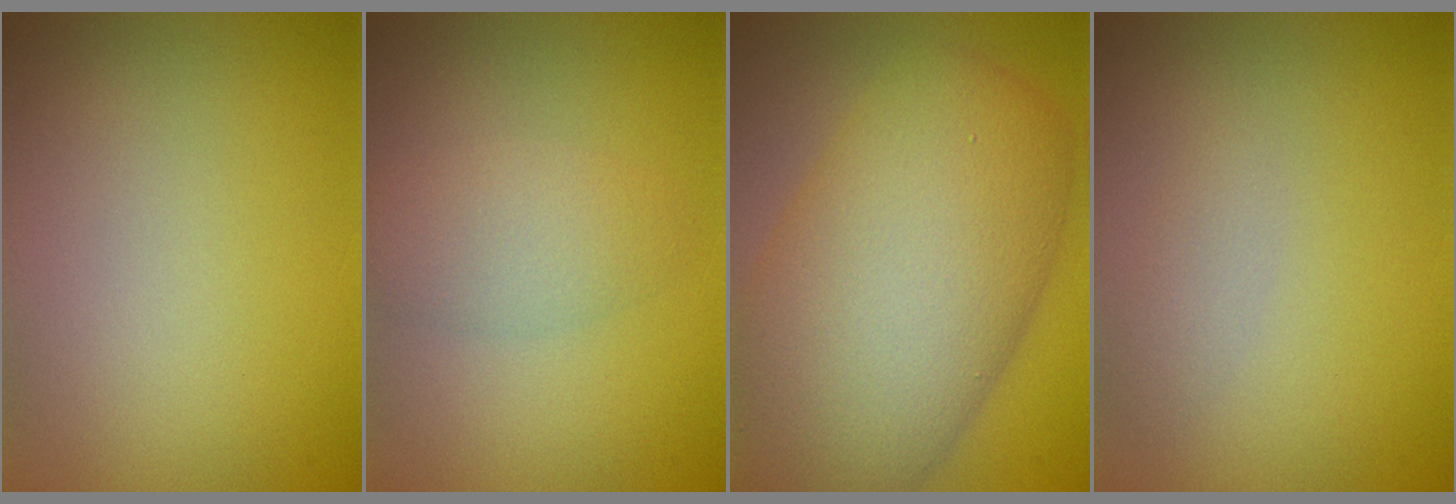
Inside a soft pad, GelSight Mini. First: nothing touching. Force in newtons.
{"total": 2.7, "press": 2.7, "slide": 0.1}
{"total": 14.5, "press": 14.5, "slide": 0.7}
{"total": 1.1, "press": 1.1, "slide": 0.0}